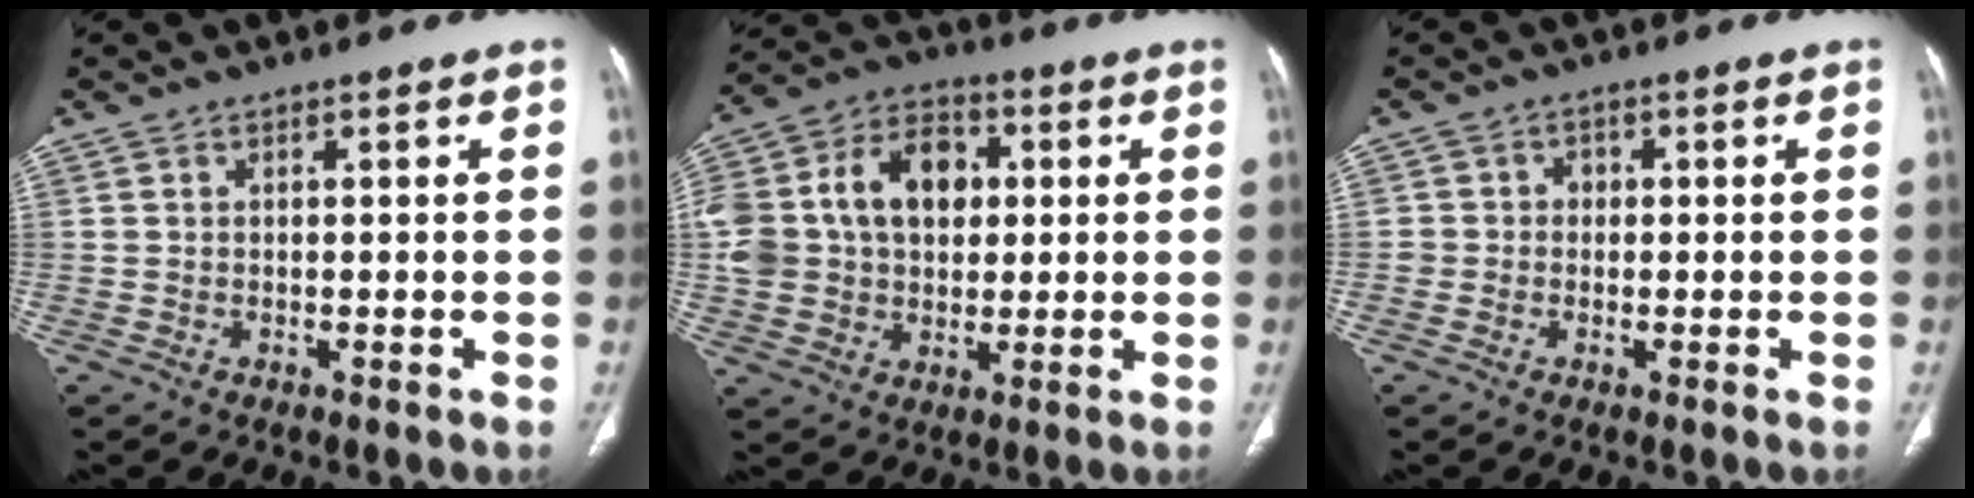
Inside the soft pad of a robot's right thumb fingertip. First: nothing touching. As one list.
[{"total": 20.5, "force": [3.1, 15.3, 13.3], "torque": [-0.257, 0.031, 0.060]}, {"total": 2.4, "force": [-0.1, 2.4, 0.5], "torque": [0.013, 0.010, -0.006]}]